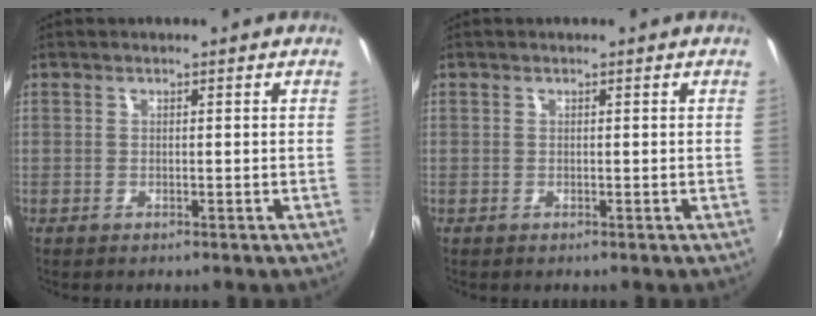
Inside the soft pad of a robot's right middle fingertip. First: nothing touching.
{"total": 0.0}